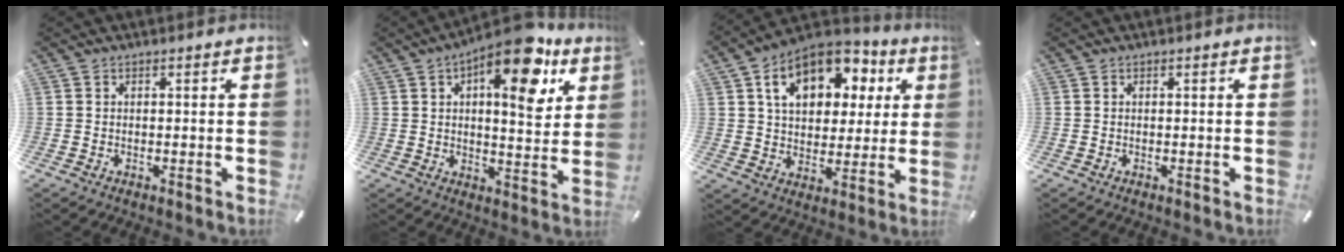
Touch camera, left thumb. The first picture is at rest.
{"total": 16.1, "force": [8.9, 6.0, 12.0], "torque": [-0.167, -0.049, 0.139]}
{"total": 15.0, "force": [6.7, 10.4, 8.5], "torque": [-0.140, -0.015, 0.123]}
{"total": 0.0}